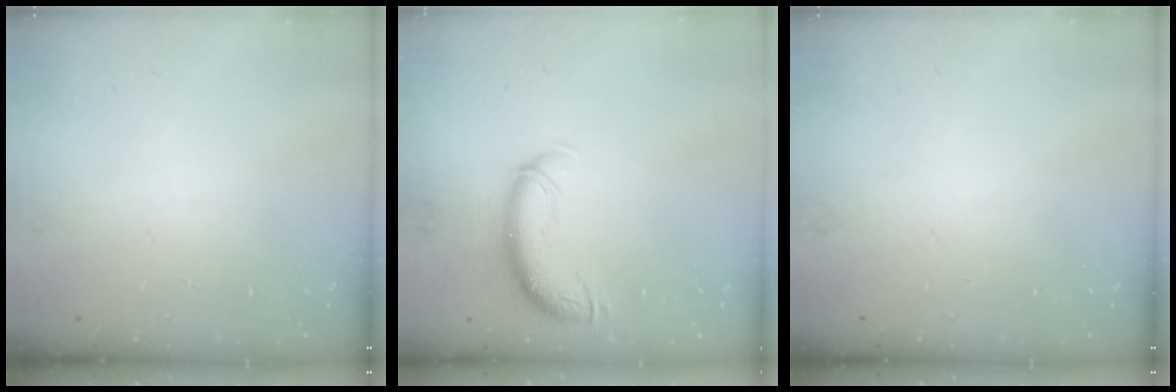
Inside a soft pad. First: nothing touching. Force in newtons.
{"total": 10.9, "press": 10.9, "slide": 1.1}
{"total": 0.0}